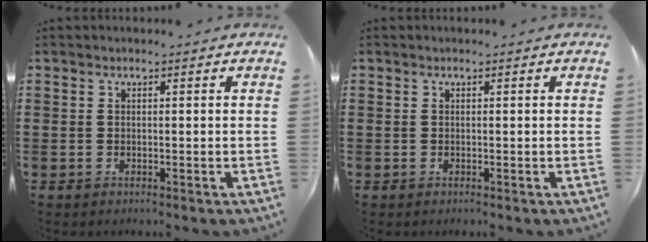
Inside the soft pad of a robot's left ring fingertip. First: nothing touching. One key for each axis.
{"total": 0.0}